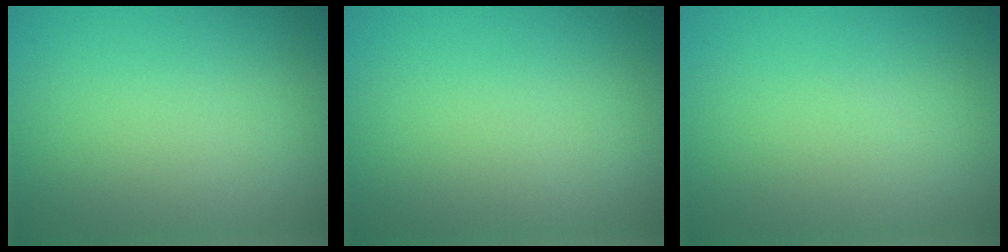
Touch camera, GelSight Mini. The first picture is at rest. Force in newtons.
{"total": 0.0}
{"total": 0.0}